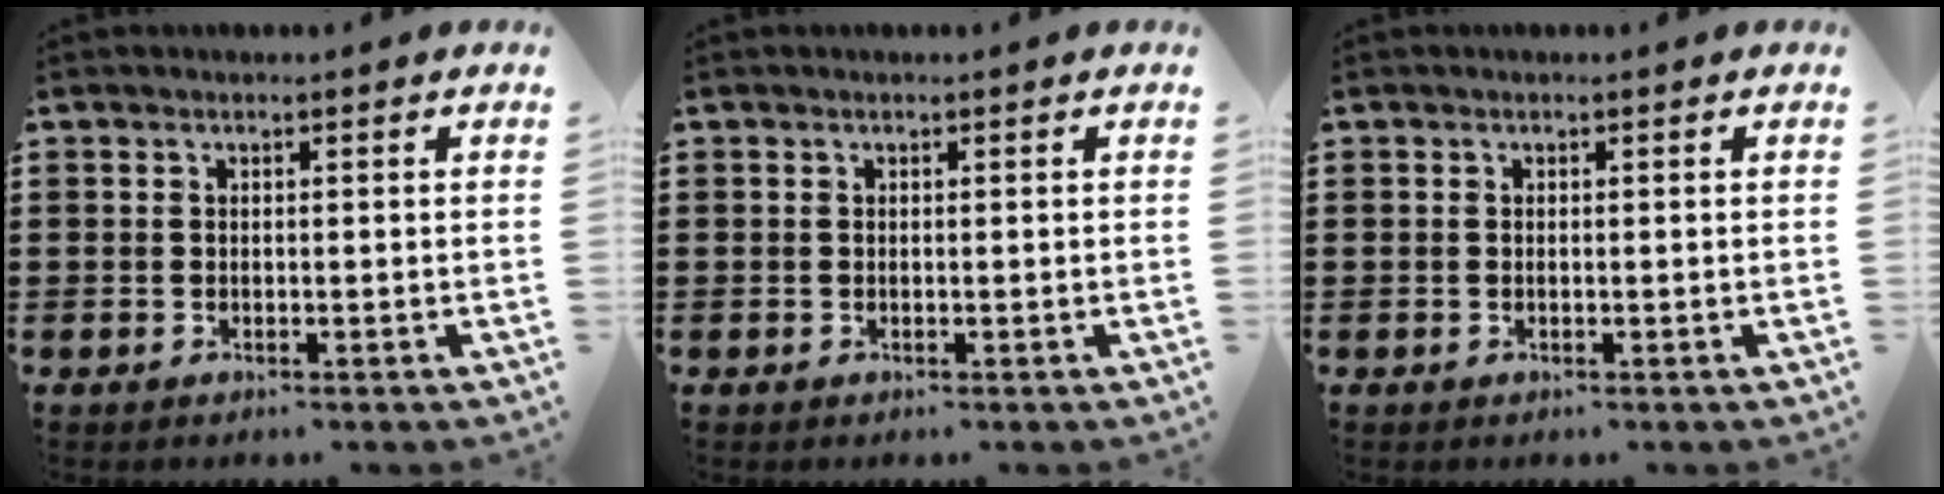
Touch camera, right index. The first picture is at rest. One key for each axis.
{"total": 0.0}
{"total": 0.0}